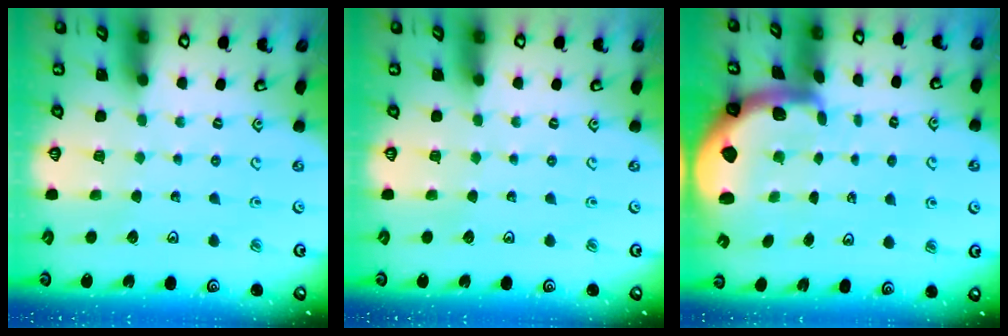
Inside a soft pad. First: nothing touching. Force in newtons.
{"total": 0.0}
{"total": 2.4, "press": 2.3, "slide": 0.5}